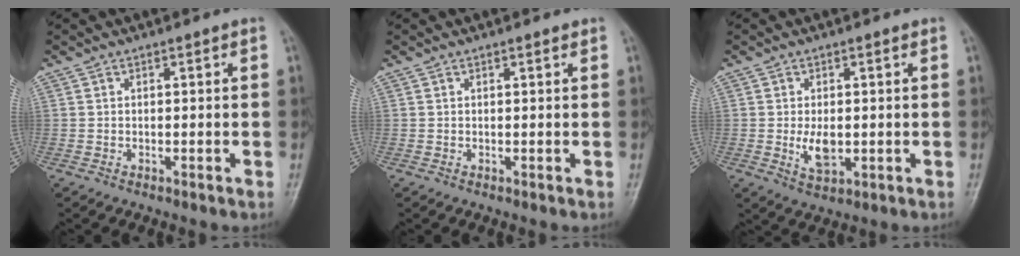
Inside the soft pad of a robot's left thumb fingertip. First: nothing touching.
{"total": 0.5, "force": [0.4, 0.1, 0.3], "torque": [-0.007, -0.002, 0.004]}
{"total": 4.6, "force": [-0.2, 2.6, 3.8], "torque": [-0.062, -0.009, 0.003]}